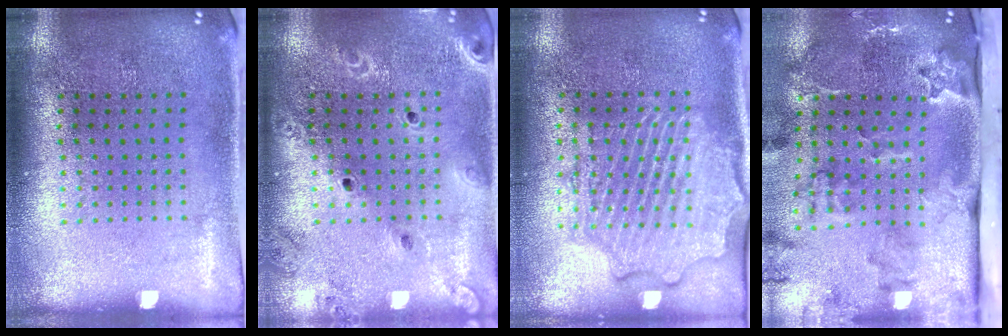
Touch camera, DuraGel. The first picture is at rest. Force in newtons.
{"total": 1.9, "press": 1.8, "slide": 0.7}
{"total": 2.3, "press": 2.2, "slide": 0.5}
{"total": 3.8, "press": 2.6, "slide": 2.7}